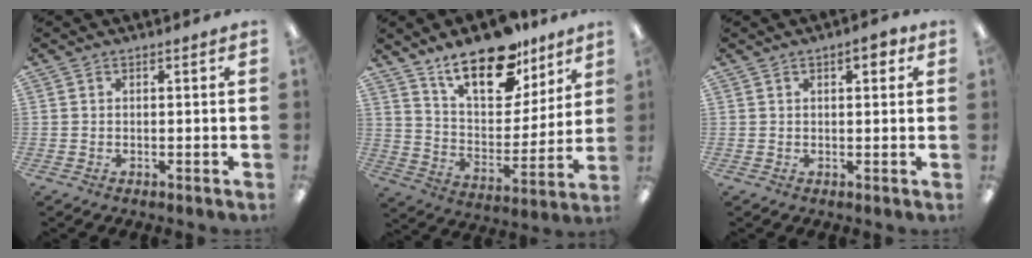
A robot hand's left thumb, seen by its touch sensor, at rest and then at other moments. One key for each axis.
{"total": 19.1, "fx": 13.5, "fy": 8.9, "fz": 10.3, "tx": -0.166, "ty": -0.075, "tz": 0.235}
{"total": 3.8, "fx": 1.9, "fy": 1.5, "fz": 3.0, "tx": -0.037, "ty": -0.004, "tz": 0.027}